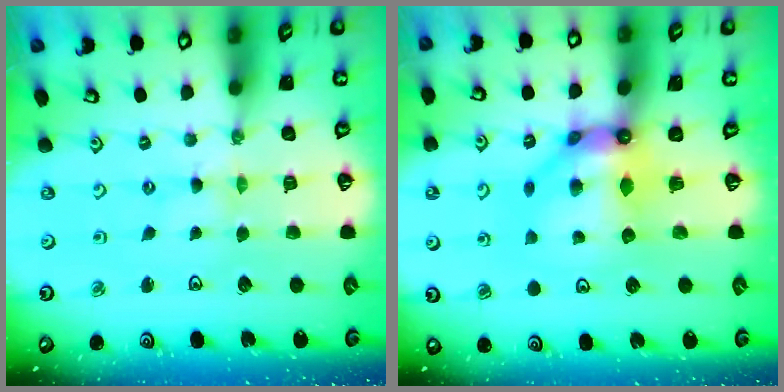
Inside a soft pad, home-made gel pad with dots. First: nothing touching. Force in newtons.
{"total": 10.6, "press": 10.5, "slide": 0.9}